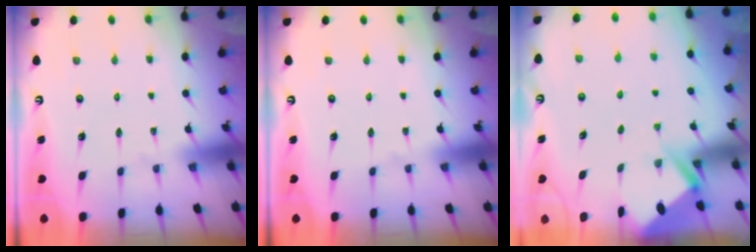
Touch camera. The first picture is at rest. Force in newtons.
{"total": 0.0}
{"total": 2.9, "press": 2.9, "slide": 0.4}